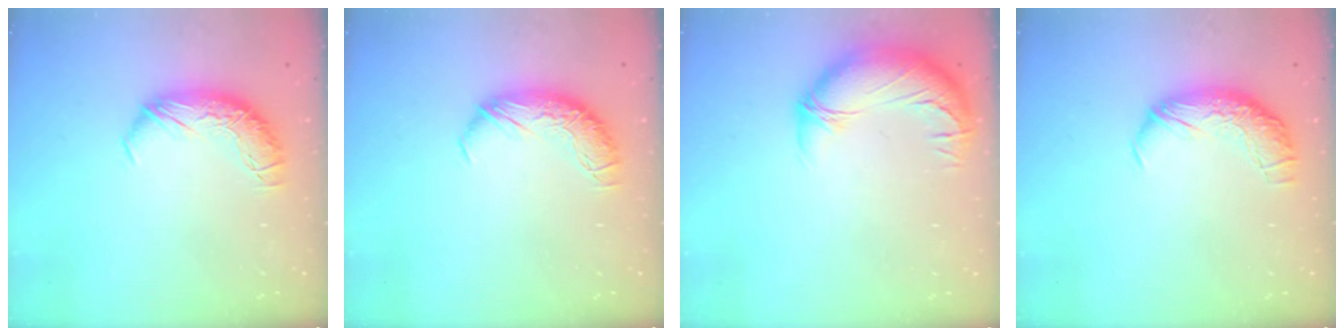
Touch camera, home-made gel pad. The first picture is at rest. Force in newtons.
{"total": 0.0}
{"total": 3.0, "press": 0.9, "slide": 2.8}
{"total": 2.4, "press": 0.9, "slide": 2.2}